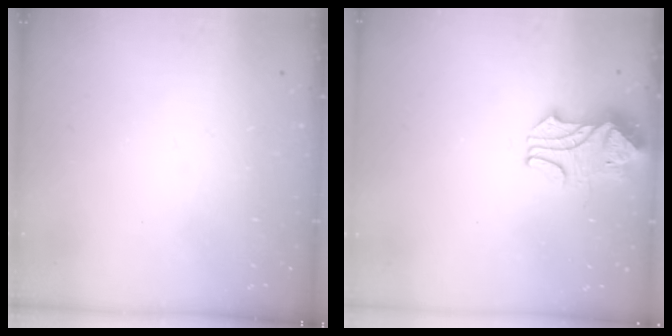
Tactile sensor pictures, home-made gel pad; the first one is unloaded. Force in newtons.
{"total": 2.4, "press": 2.2, "slide": 1.0}